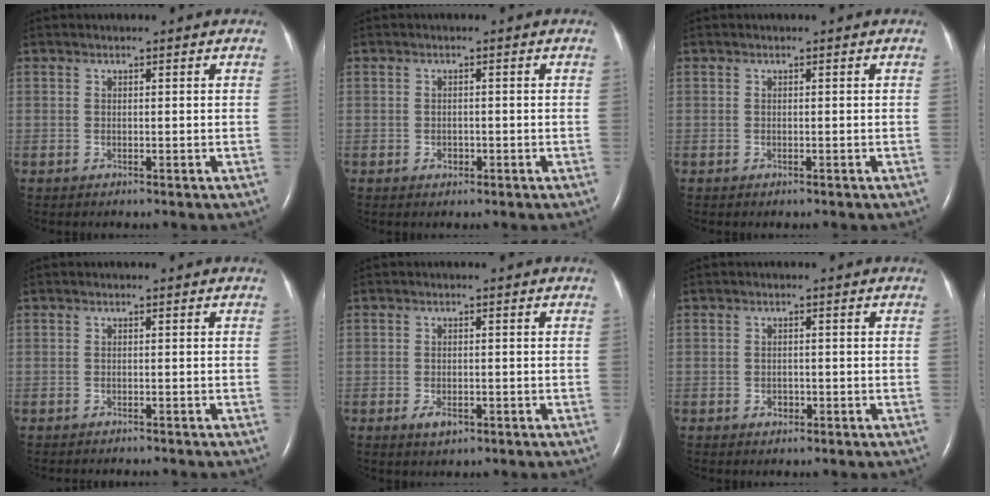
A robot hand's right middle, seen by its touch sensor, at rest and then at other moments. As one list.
[{"total": 1.1, "force": [-0.5, 0.8, 0.5], "torque": [-0.009, 0.002, -0.005]}, {"total": 0.0}, {"total": 3.1, "force": [-2.8, 0.6, 1.2], "torque": [-0.015, -0.004, -0.032]}, {"total": 2.4, "force": [-1.2, 1.3, 1.6], "torque": [-0.031, 0.000, -0.014]}, {"total": 1.2, "force": [-0.6, 0.9, 0.5], "torque": [-0.008, 0.003, -0.006]}]